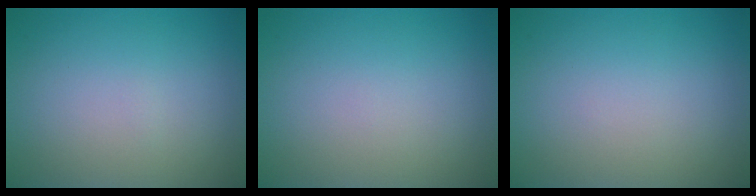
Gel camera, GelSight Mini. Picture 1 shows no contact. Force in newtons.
{"total": 0.0}
{"total": 0.0}